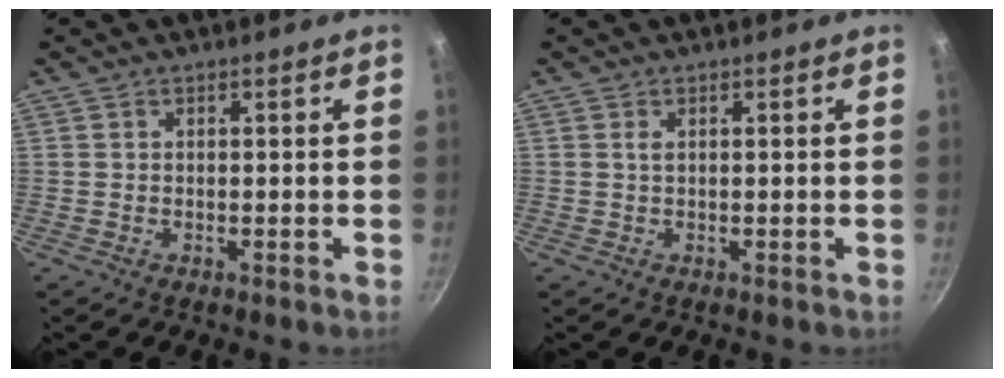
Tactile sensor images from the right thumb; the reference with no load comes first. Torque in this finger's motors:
{"motor_torque": [0.14, 0.08, 0.36, 0.04, 0.05]}